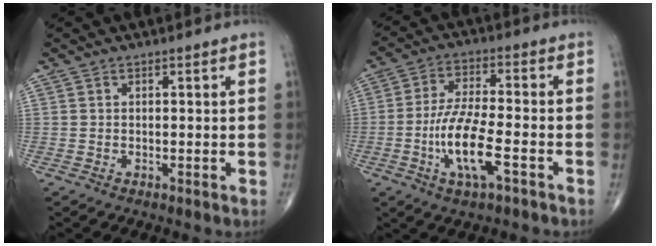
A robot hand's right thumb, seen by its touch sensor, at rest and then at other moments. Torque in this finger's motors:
{"motor_torque": [2.51, 1.32, 1.66, -1.10, 0.56]}